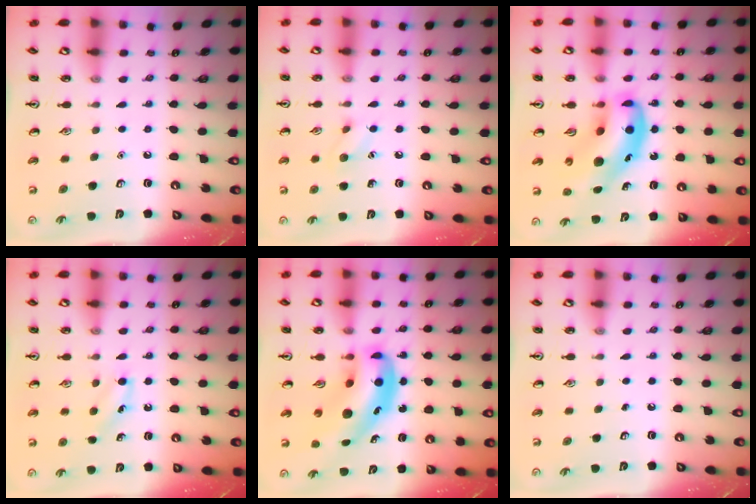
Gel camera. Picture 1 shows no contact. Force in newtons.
{"total": 6.0, "press": 5.9, "slide": 1.1}
{"total": 14.3, "press": 13.8, "slide": 3.8}
{"total": 6.0, "press": 5.8, "slide": 1.7}
{"total": 13.3, "press": 12.8, "slide": 3.9}
{"total": 0.0}